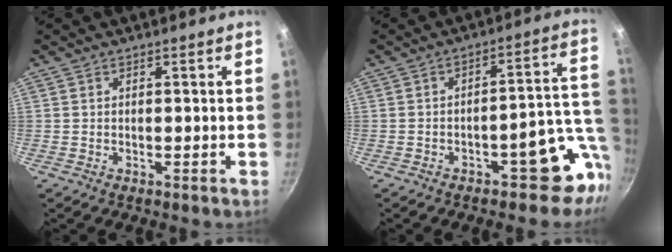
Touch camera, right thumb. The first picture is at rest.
{"total": 10.2, "force": [-4.1, 5.3, 7.7], "torque": [-0.020, 0.047, -0.051]}